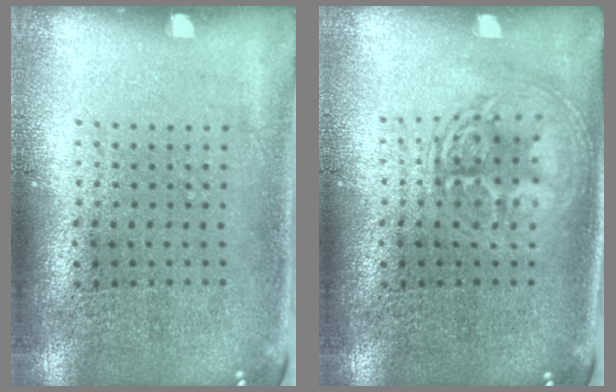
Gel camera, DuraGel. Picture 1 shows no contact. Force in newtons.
{"total": 2.0, "press": 1.9, "slide": 0.3}